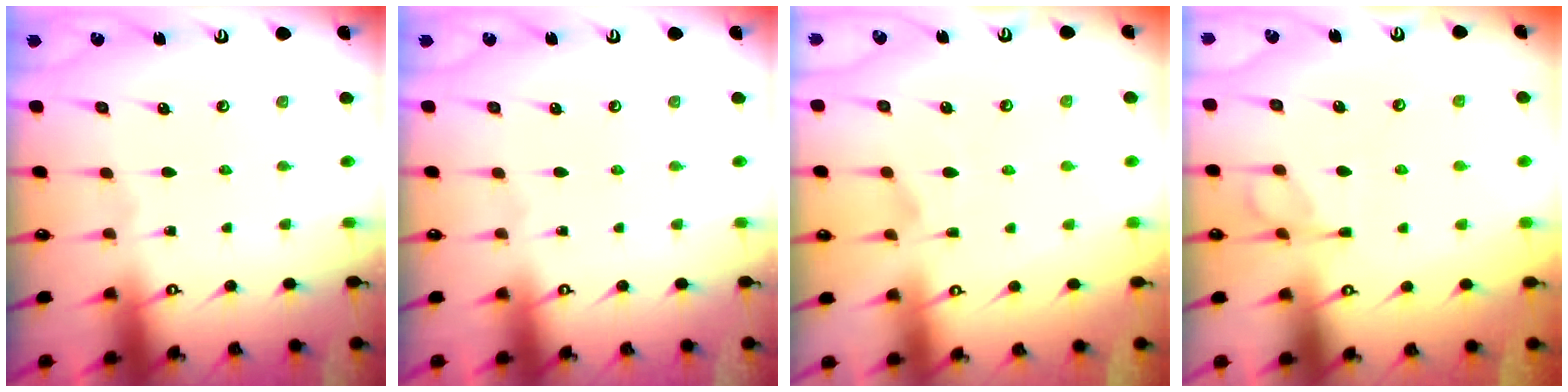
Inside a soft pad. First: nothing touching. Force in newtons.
{"total": 0.0}
{"total": 2.4, "press": 2.1, "slide": 1.2}
{"total": 2.1, "press": 1.7, "slide": 1.1}